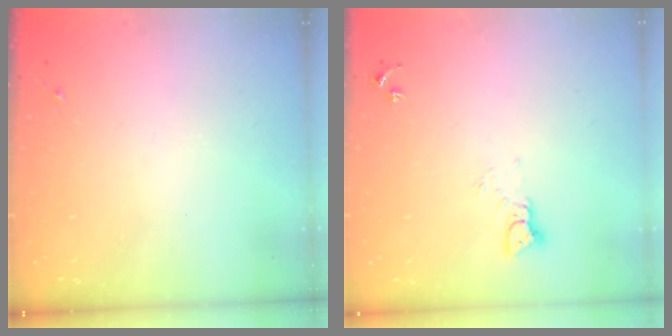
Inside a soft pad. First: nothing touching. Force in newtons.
{"total": 3.7, "press": 3.7, "slide": 0.3}